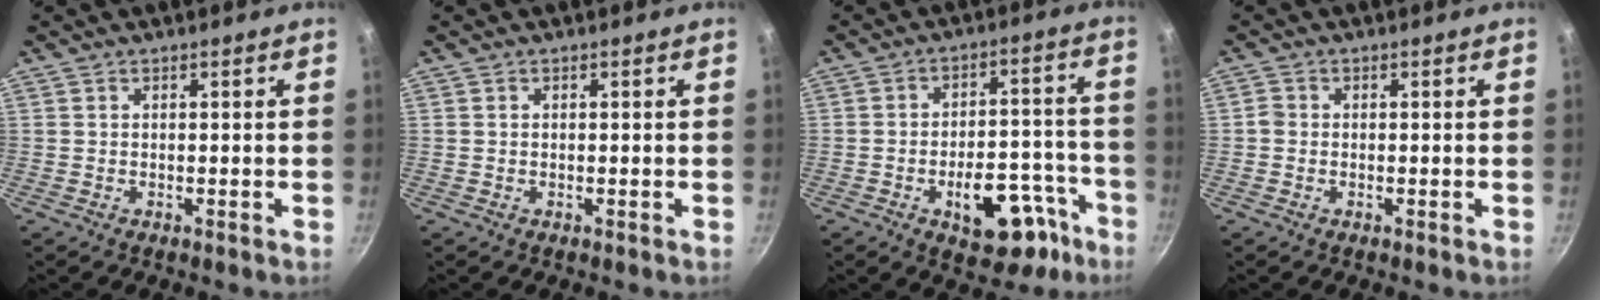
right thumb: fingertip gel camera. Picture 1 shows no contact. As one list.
[{"total": 0.0}, {"total": 15.4, "force": [-7.6, 8.1, 10.6], "torque": [-0.087, 0.060, -0.094]}, {"total": 1.4, "force": [-0.4, 1.3, 0.5], "torque": [-0.008, 0.005, -0.011]}]